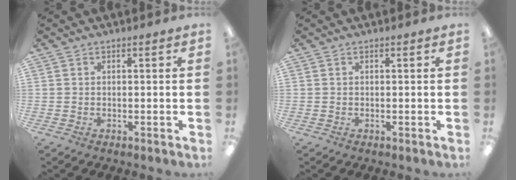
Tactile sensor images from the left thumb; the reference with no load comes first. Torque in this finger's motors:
{"motor_torque": [-0.02, 0.02, 0.00, -0.02, 0.00]}